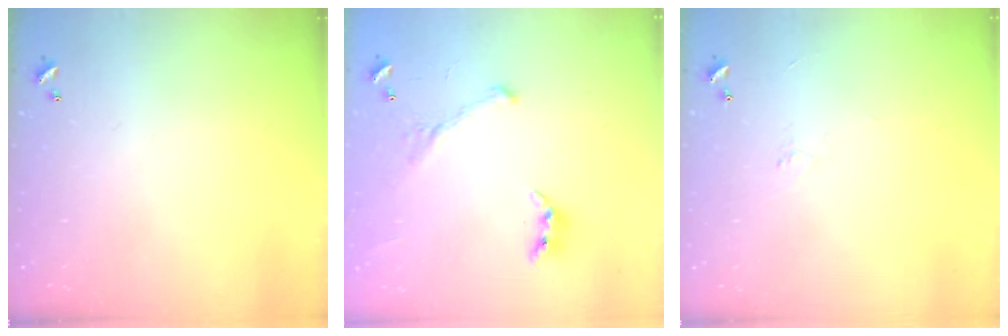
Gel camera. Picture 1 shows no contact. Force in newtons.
{"total": 2.0, "press": 2.0, "slide": 0.4}
{"total": 3.5, "press": 3.5, "slide": 0.5}